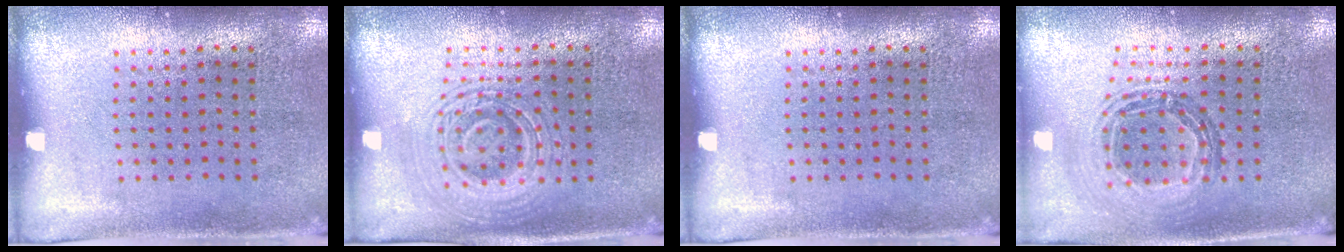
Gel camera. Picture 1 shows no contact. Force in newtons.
{"total": 2.8, "press": 2.8, "slide": 0.4}
{"total": 0.0}
{"total": 0.9, "press": 0.9, "slide": 0.1}